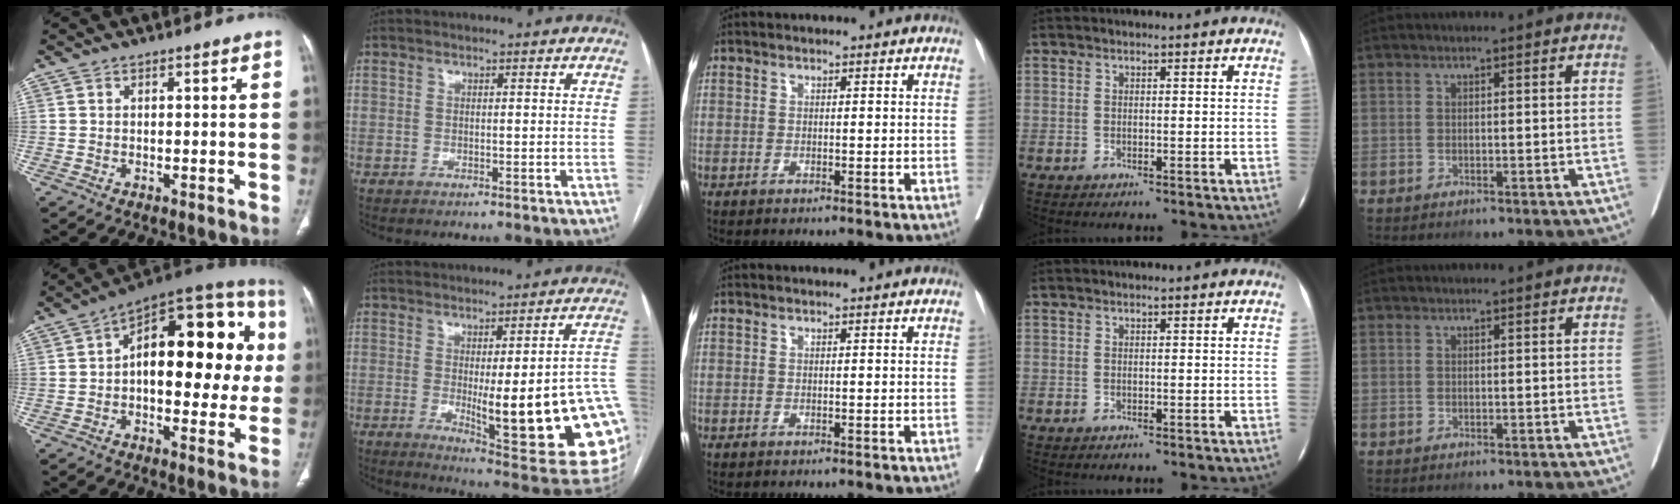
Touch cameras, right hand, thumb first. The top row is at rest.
{"thumb": {"total": 24.8, "force": [2.6, 12.5, 21.3], "torque": [-0.255, 0.038, 0.026]}, "index": {"total": 23.7, "force": [-4.1, 3.6, 23.1], "torque": [-0.196, -0.017, -0.039]}}